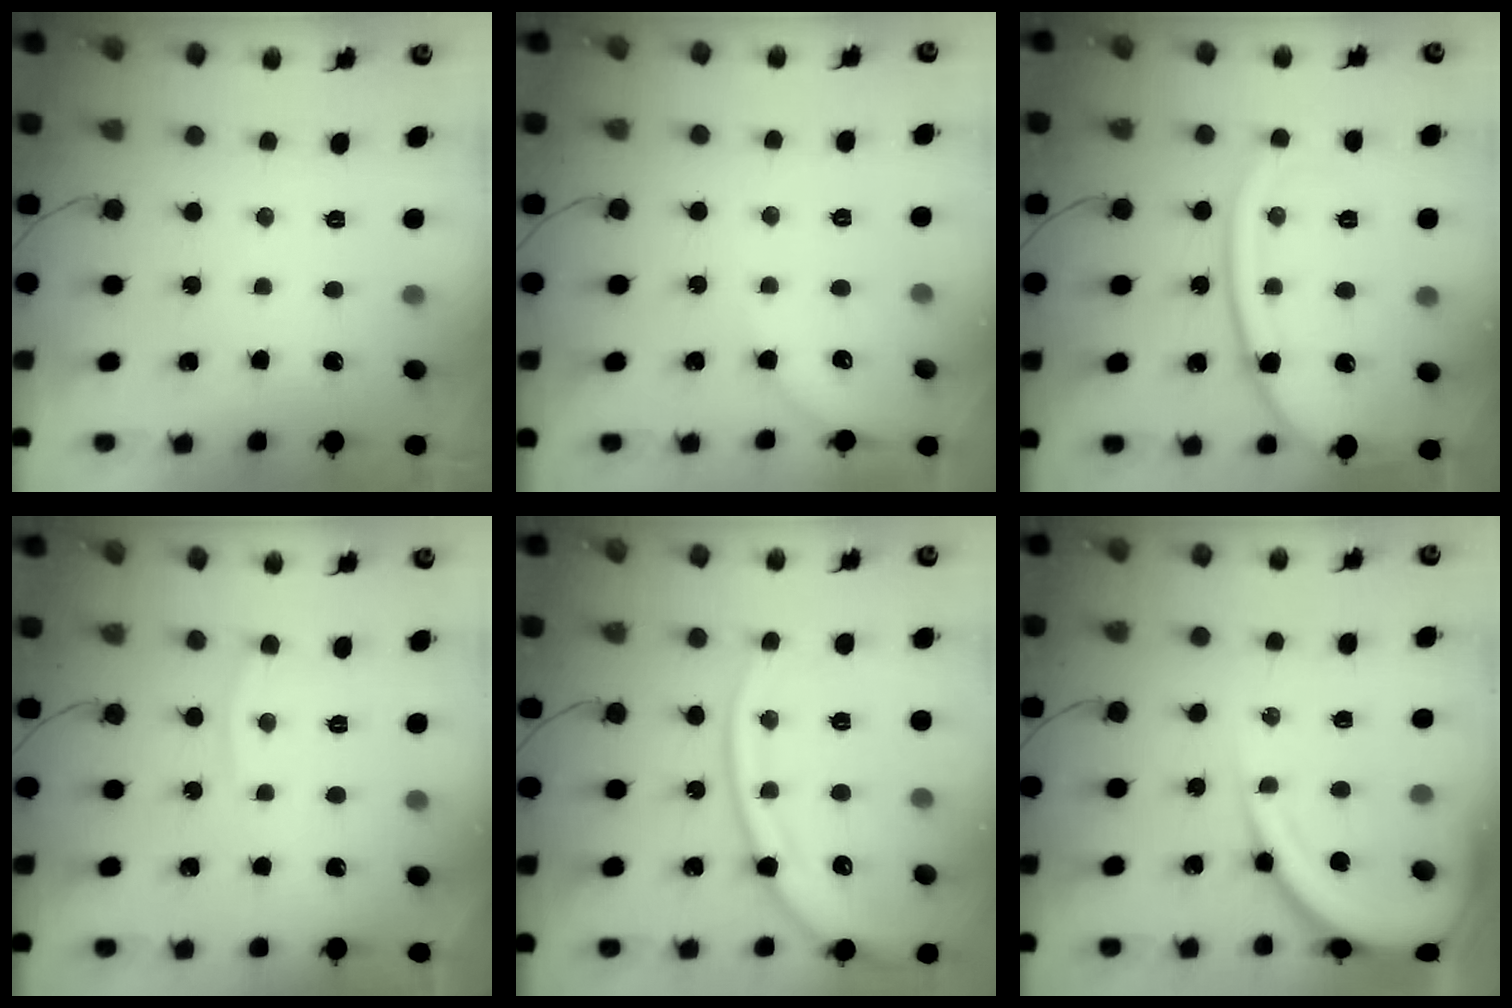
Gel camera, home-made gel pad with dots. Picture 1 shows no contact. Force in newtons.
{"total": 4.3, "press": 4.3, "slide": 0.6}
{"total": 16.4, "press": 16.3, "slide": 1.5}
{"total": 4.1, "press": 4.0, "slide": 0.6}
{"total": 16.7, "press": 16.6, "slide": 1.8}
{"total": 15.5, "press": 15.3, "slide": 1.8}